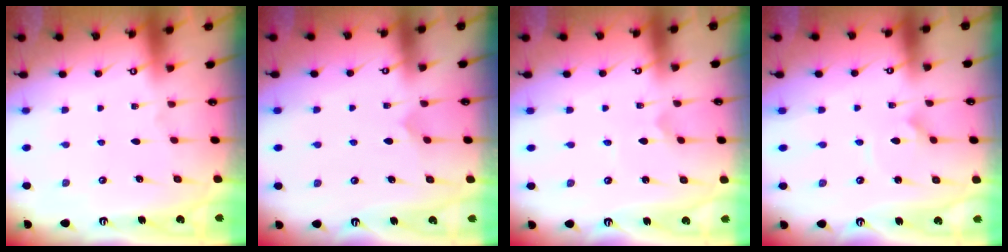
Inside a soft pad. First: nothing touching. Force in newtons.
{"total": 4.6, "press": 4.6, "slide": 0.4}
{"total": 0.0}
{"total": 2.9, "press": 2.9, "slide": 0.2}